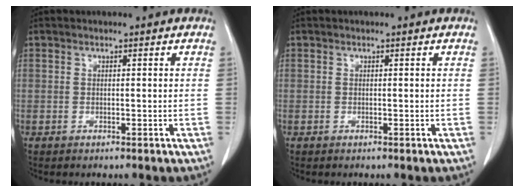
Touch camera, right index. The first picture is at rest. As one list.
[{"total": 0.0}]